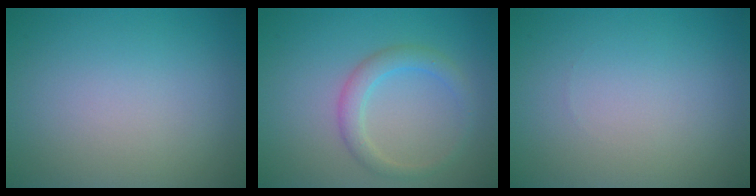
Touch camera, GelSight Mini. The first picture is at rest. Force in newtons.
{"total": 2.5, "press": 2.5, "slide": 0.0}
{"total": 0.0}